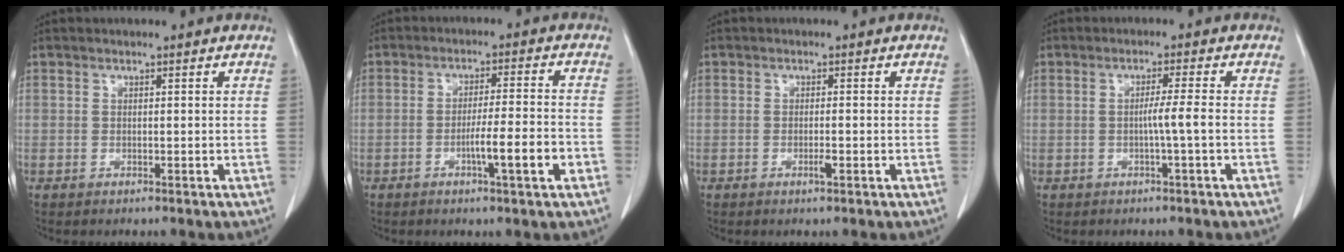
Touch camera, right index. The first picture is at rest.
{"total": 7.1, "force": [-2.6, -0.1, 6.6], "torque": [-0.101, -0.003, -0.041]}
{"total": 1.4, "force": [-0.5, 0.1, 1.3], "torque": [-0.025, -0.002, -0.009]}
{"total": 2.9, "force": [-0.6, -0.8, 2.7], "torque": [-0.043, 0.000, -0.013]}